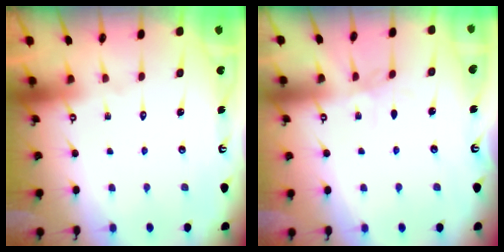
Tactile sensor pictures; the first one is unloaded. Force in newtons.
{"total": 1.4, "press": 1.3, "slide": 0.3}